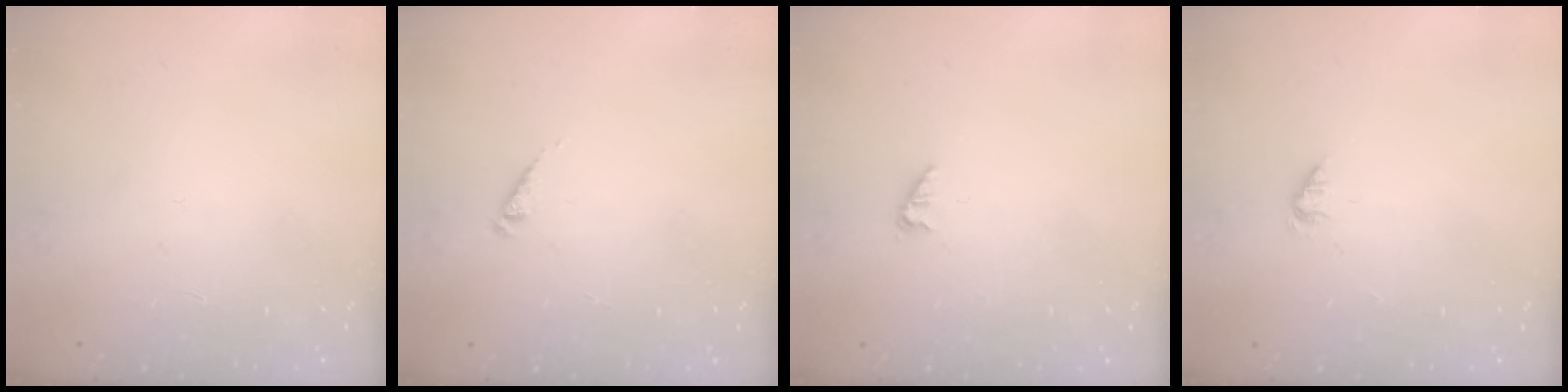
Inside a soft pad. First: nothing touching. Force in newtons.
{"total": 2.4, "press": 2.4, "slide": 0.4}
{"total": 1.7, "press": 1.7, "slide": 0.3}
{"total": 1.1, "press": 1.0, "slide": 0.2}